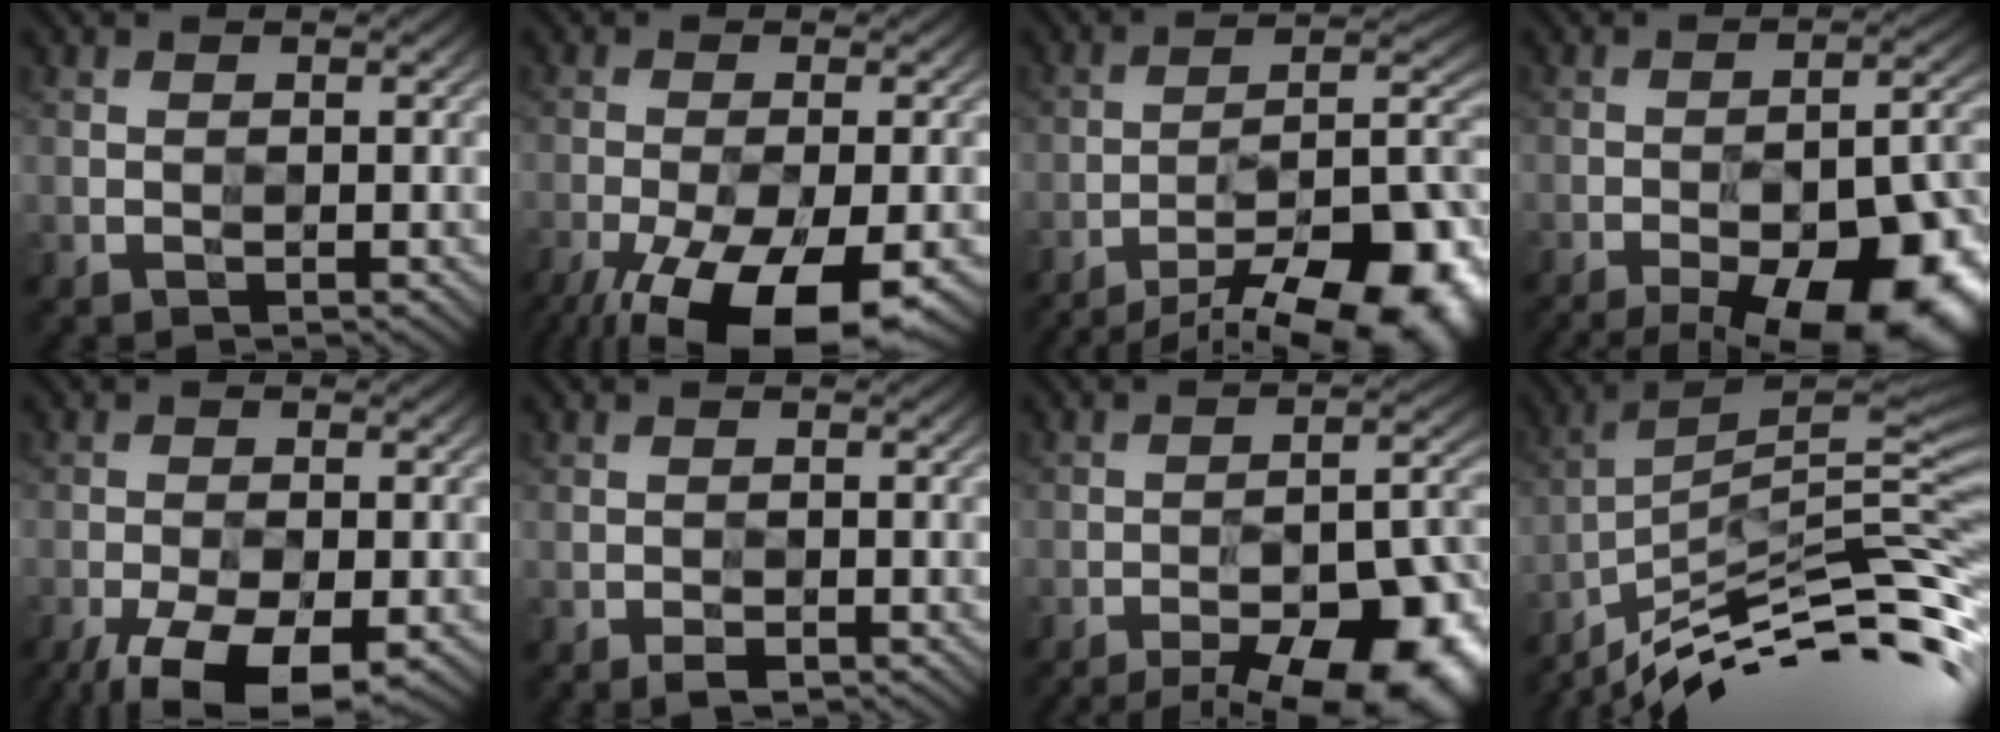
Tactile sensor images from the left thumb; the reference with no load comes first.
{"total": 15.6, "force": [-9.4, 6.0, 10.8], "torque": [-0.198, -0.052, -0.137]}
{"total": 19.2, "force": [-13.0, 6.7, 12.4], "torque": [-0.137, -0.003, -0.191]}
{"total": 19.4, "force": [-12.1, 6.8, 13.6], "torque": [-0.165, -0.008, -0.169]}
{"total": 11.7, "force": [-7.7, 4.7, 7.6], "torque": [-0.145, -0.045, -0.116]}
{"total": 1.8, "force": [-1.3, 0.8, 1.1], "torque": [-0.014, -0.001, -0.020]}
{"total": 17.4, "force": [-11.9, 5.7, 11.4], "torque": [-0.127, -0.002, -0.165]}
{"total": 13.8, "force": [-9.1, 2.1, 10.1], "torque": [-0.190, 0.016, -0.153]}